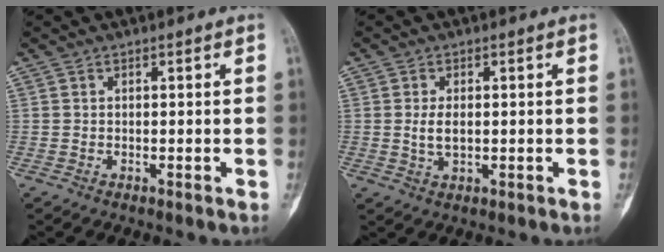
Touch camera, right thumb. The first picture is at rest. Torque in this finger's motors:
{"motor_torque": [-0.11, 0.24, 0.13, -0.12, 0.11]}